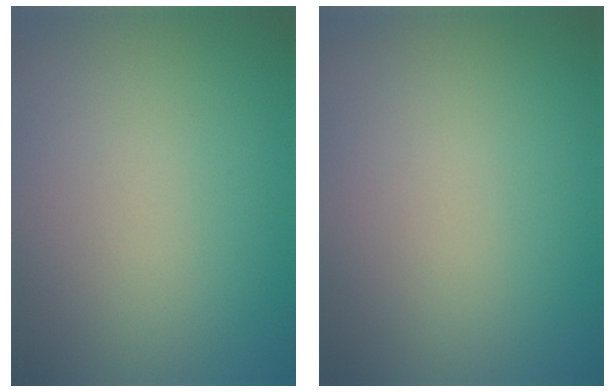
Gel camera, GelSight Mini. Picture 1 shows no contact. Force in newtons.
{"total": 0.0}